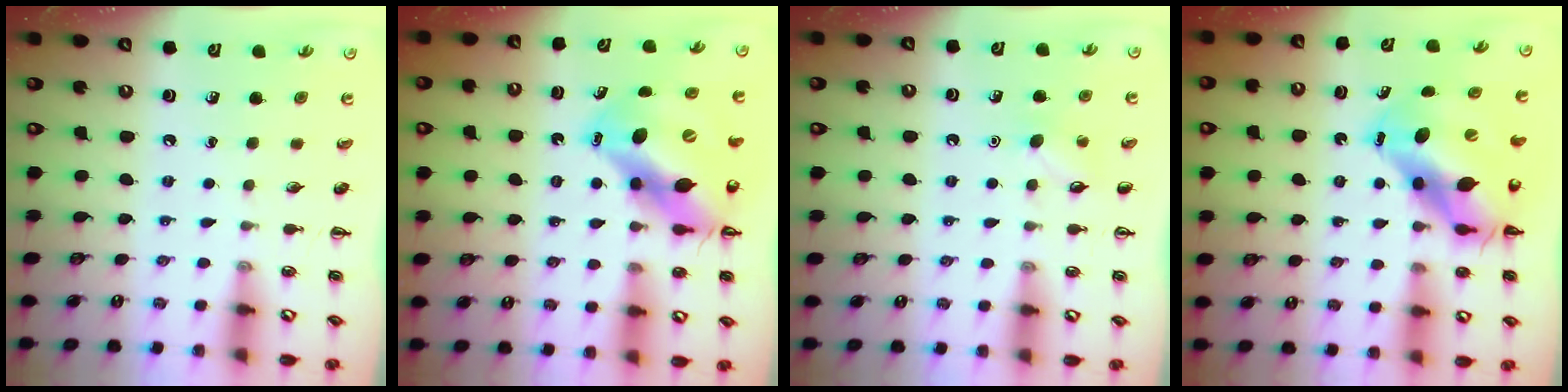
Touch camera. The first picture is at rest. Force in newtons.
{"total": 14.0, "press": 13.4, "slide": 4.0}
{"total": 5.3, "press": 5.1, "slide": 1.4}
{"total": 12.1, "press": 11.6, "slide": 3.1}